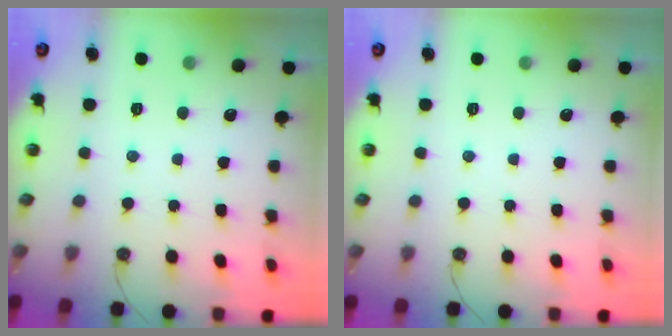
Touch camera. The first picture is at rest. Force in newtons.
{"total": 0.0}